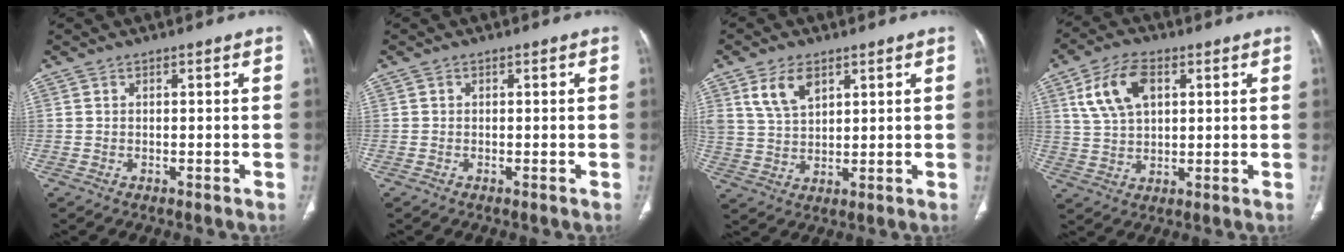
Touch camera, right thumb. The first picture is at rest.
{"total": 0.0}
{"total": 7.6, "force": [4.0, 4.4, 4.6], "torque": [-0.076, -0.017, 0.085]}
{"total": 10.6, "force": [3.9, 6.2, 7.7], "torque": [-0.140, -0.001, 0.076]}